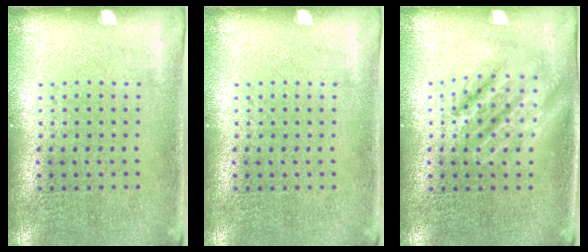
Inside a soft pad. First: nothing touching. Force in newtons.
{"total": 0.0}
{"total": 1.7, "press": 1.7, "slide": 0.3}